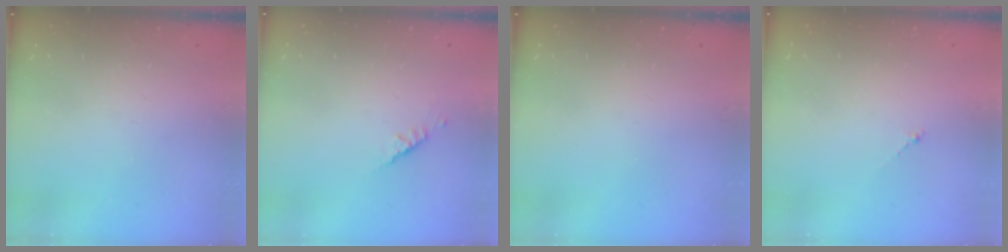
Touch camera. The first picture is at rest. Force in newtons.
{"total": 2.5, "press": 2.4, "slide": 0.7}
{"total": 0.0}
{"total": 0.7, "press": 0.6, "slide": 0.4}